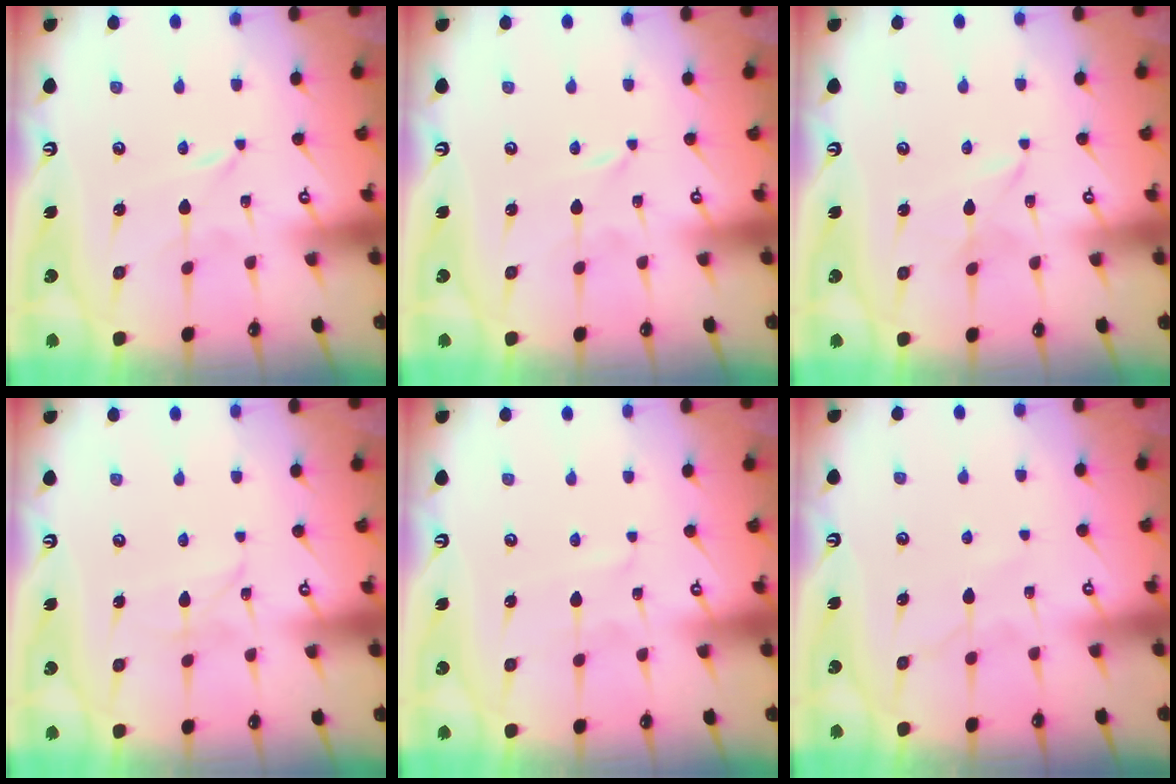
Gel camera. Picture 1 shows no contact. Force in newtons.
{"total": 0.0}
{"total": 1.2, "press": 1.1, "slide": 0.2}
{"total": 2.8, "press": 2.8, "slide": 0.2}
{"total": 2.5, "press": 2.5, "slide": 0.3}
{"total": 6.3, "press": 6.3, "slide": 0.5}